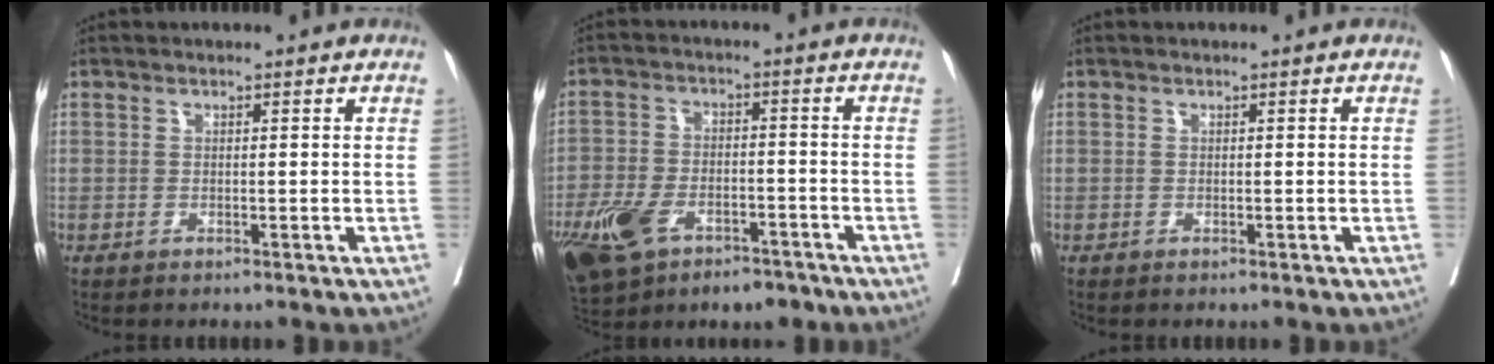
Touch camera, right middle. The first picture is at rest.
{"total": 13.6, "force": [-8.1, 7.1, 8.3], "torque": [-0.175, 0.000, -0.133]}
{"total": 0.0}